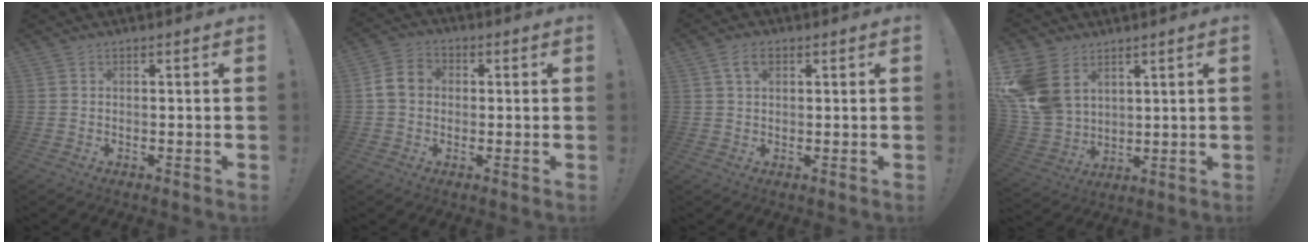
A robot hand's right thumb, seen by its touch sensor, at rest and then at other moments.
{"total": 7.9, "force": [0.3, 6.5, 4.5], "torque": [-0.079, 0.022, 0.010]}
{"total": 4.4, "force": [1.8, 2.6, 3.0], "torque": [-0.048, 0.000, 0.033]}
{"total": 14.8, "force": [5.7, 11.0, 8.1], "torque": [-0.166, -0.026, 0.118]}